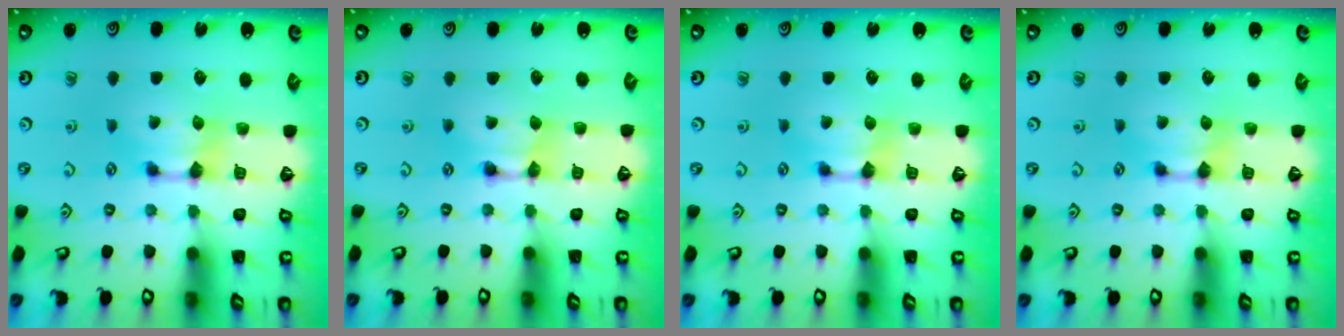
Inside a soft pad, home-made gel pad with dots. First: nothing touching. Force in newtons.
{"total": 1.6, "press": 1.6, "slide": 0.1}
{"total": 0.0}
{"total": 0.0}